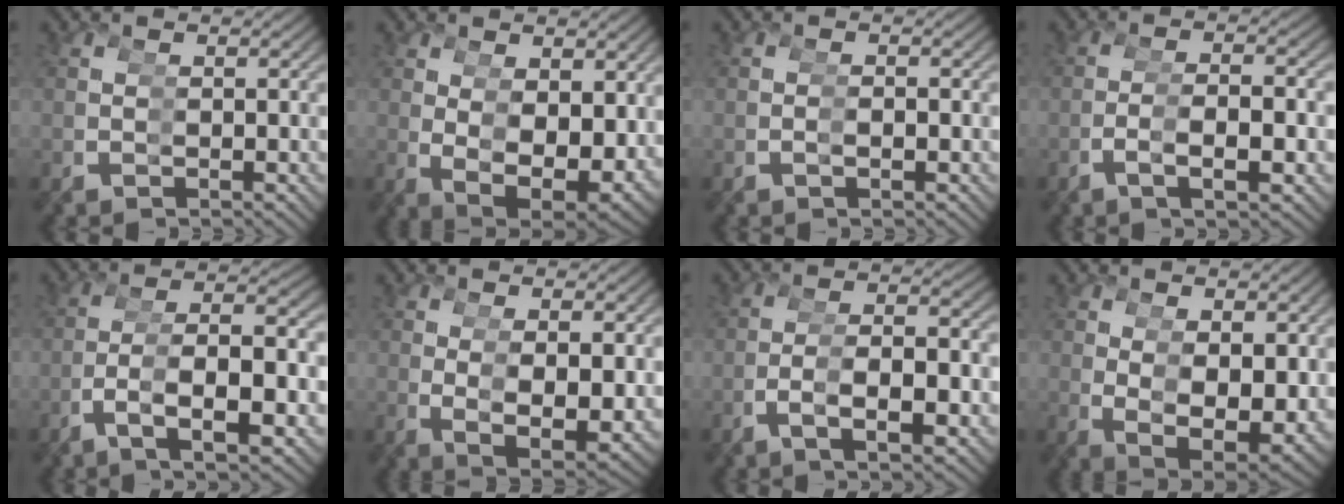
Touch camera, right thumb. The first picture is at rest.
{"total": 8.4, "force": [-0.6, 5.1, 6.7], "torque": [-0.108, -0.018, 0.007]}
{"total": 0.5, "force": [-0.2, -0.3, 0.3], "torque": [-0.010, 0.006, -0.005]}
{"total": 2.2, "force": [-0.6, -0.2, 2.1], "torque": [-0.032, 0.026, -0.012]}
{"total": 5.8, "force": [-0.3, 2.7, 5.1], "torque": [-0.093, 0.016, -0.003]}
{"total": 5.7, "force": [0.1, 2.4, 5.1], "torque": [-0.080, 0.002, 0.008]}
{"total": 3.2, "force": [-0.7, 0.8, 3.0], "torque": [-0.053, 0.021, -0.011]}
{"total": 7.5, "force": [-0.3, 4.3, 6.2], "torque": [-0.098, -0.011, 0.008]}